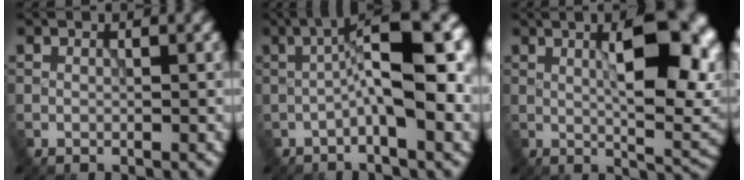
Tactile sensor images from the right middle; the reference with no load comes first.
{"total": 10.2, "force": [-0.6, 3.0, 9.7], "torque": [-0.135, 0.020, -0.016]}
{"total": 10.6, "force": [1.8, 3.7, 9.8], "torque": [-0.128, 0.002, 0.034]}